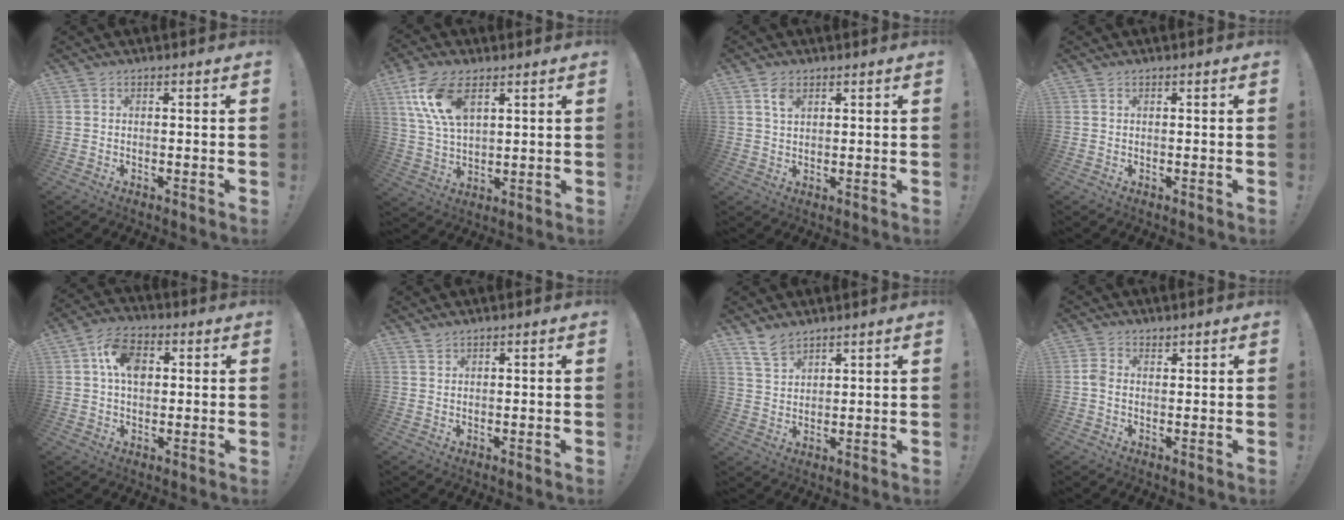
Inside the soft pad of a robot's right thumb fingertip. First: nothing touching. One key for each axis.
{"total": 13.6, "fx": 6.3, "fy": 7.2, "fz": 9.6, "tx": -0.191, "ty": -0.009, "tz": 0.121}
{"total": 4.2, "fx": 2.4, "fy": 2.4, "fz": 2.5, "tx": -0.035, "ty": -0.010, "tz": 0.041}
{"total": 0.0}
{"total": 10.1, "fx": 2.6, "fy": 6.8, "fz": 7.1, "tx": -0.125, "ty": 0.009, "tz": 0.049}
{"total": 1.3, "fx": 1.2, "fy": 0.4, "fz": 0.5, "tx": -0.009, "ty": -0.003, "tz": 0.022}
{"total": 6.1, "fx": 5.1, "fy": 2.7, "fz": 2.2, "tx": -0.043, "ty": -0.027, "tz": 0.097}
{"total": 2.9, "fx": 1.0, "fy": 2.1, "fz": 1.6, "tx": -0.025, "ty": -0.003, "tz": 0.020}